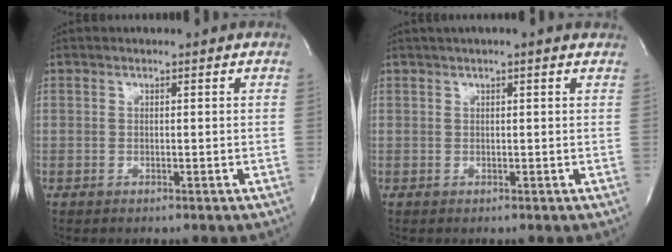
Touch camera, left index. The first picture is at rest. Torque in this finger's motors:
{"motor_torque": [0.92, -0.89, 0.20, 0.05]}